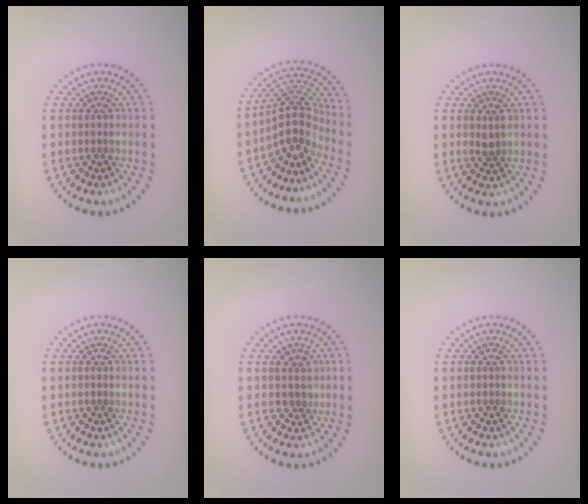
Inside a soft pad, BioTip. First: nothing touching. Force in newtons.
{"total": 4.0, "press": 3.0, "slide": 2.6}
{"total": 0.9, "press": 0.8, "slide": 0.3}
{"total": 0.0}
{"total": 1.5, "press": 1.2, "slide": 0.9}
{"total": 0.0}